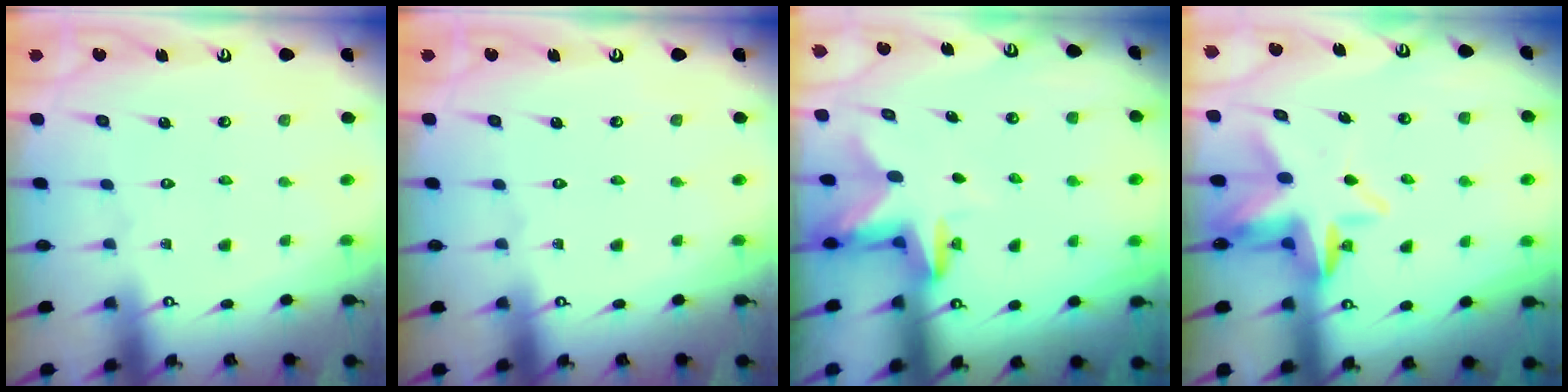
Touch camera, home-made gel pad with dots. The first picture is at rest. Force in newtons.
{"total": 0.0}
{"total": 2.7, "press": 2.7, "slide": 0.5}
{"total": 7.4, "press": 7.4, "slide": 1.1}